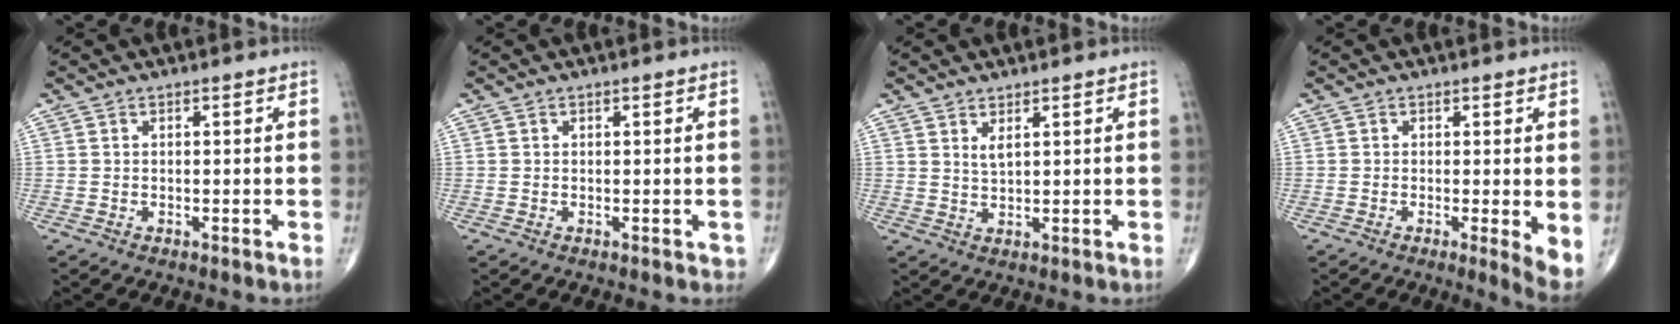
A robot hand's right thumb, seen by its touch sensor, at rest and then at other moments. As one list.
[{"total": 0.6, "force": [0.0, 0.5, 0.3], "torque": [0.003, 0.001, -0.001]}, {"total": 2.0, "force": [1.3, 0.6, 1.4], "torque": [-0.026, -0.013, 0.028]}, {"total": 3.9, "force": [-0.3, 0.8, 3.8], "torque": [-0.057, -0.013, -0.010]}]